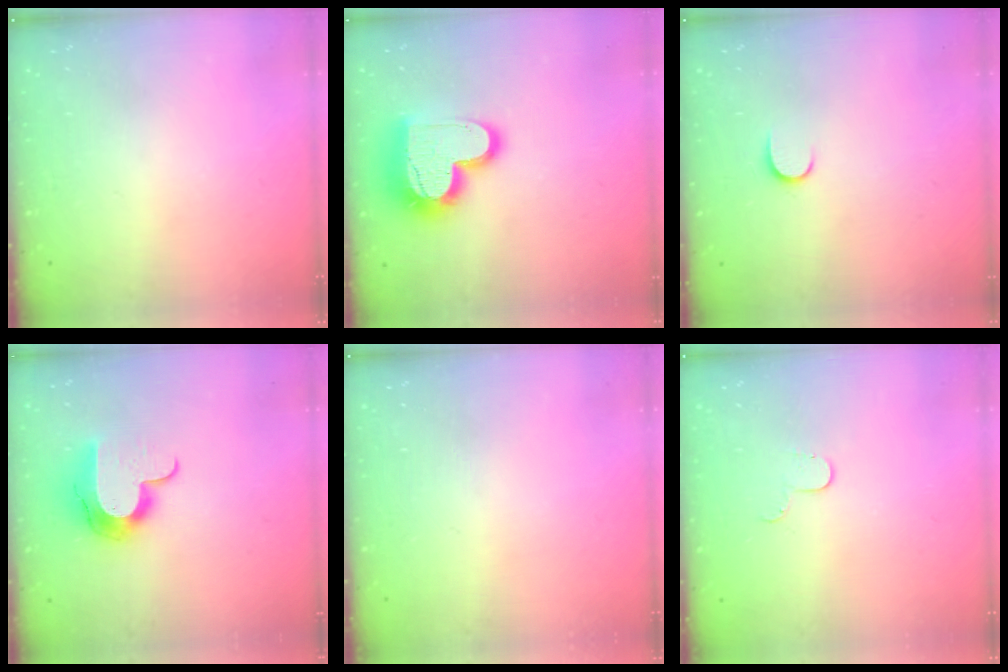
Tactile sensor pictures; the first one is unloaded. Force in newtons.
{"total": 17.7, "press": 17.7, "slide": 1.5}
{"total": 5.3, "press": 5.3, "slide": 0.5}
{"total": 10.5, "press": 10.5, "slide": 0.8}
{"total": 0.0}
{"total": 4.2, "press": 4.2, "slide": 0.4}